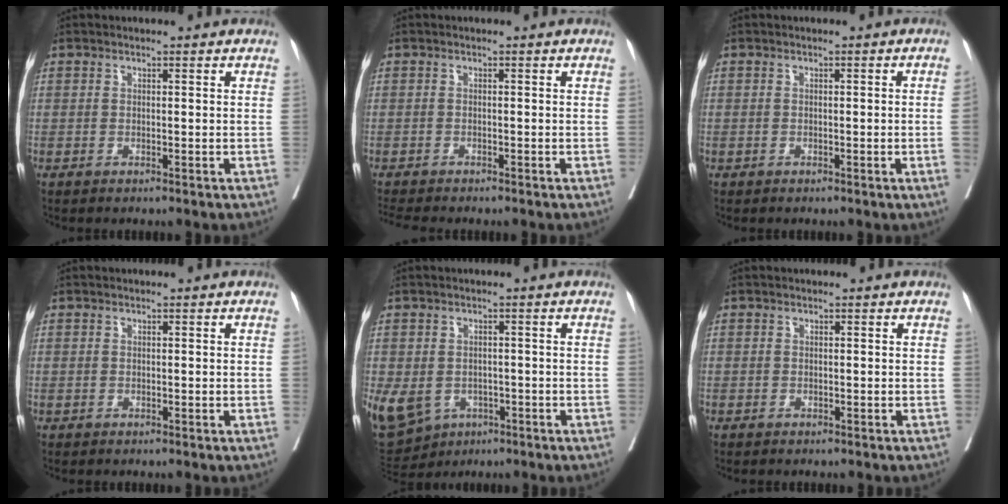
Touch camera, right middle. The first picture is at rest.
{"total": 3.2, "force": [-3.0, 0.0, 1.0], "torque": [-0.016, -0.010, -0.052]}
{"total": 1.2, "force": [-0.2, -0.1, 1.1], "torque": [-0.019, 0.006, -0.001]}
{"total": 0.0}
{"total": 19.6, "force": [-7.7, 15.8, 8.7], "torque": [-0.276, -0.015, -0.102]}
{"total": 0.8, "force": [-0.2, 0.8, -0.1], "torque": [0.006, 0.007, -0.008]}